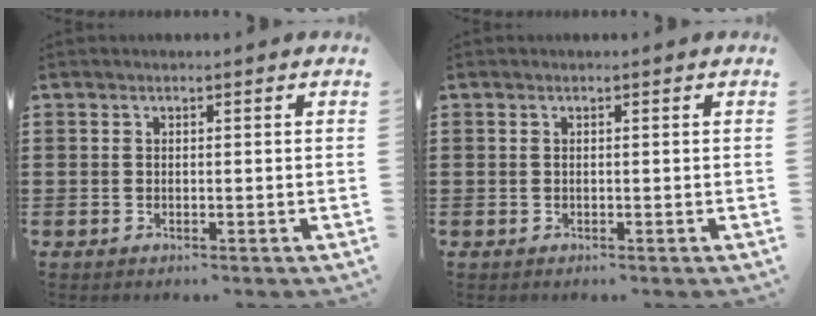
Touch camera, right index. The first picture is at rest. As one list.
[{"total": 0.0}]